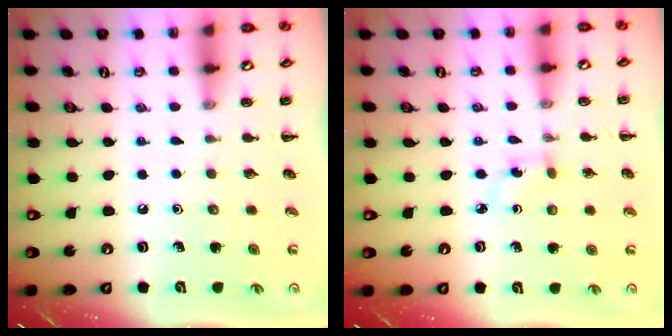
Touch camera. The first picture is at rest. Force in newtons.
{"total": 2.9, "press": 2.7, "slide": 1.1}